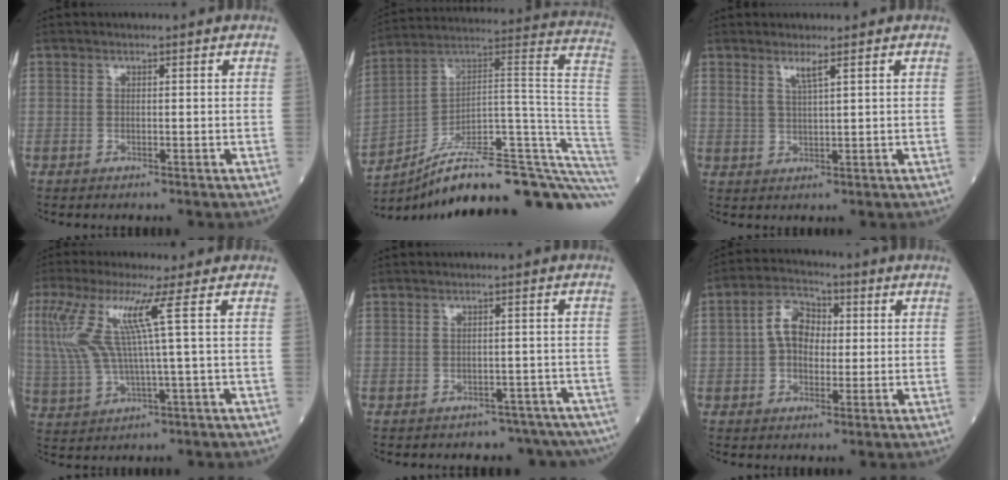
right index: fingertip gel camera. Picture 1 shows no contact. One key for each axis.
{"total": 30.5, "fx": -23.2, "fy": 2.5, "fz": 19.6, "tx": -0.152, "ty": 0.040, "tz": -0.333}
{"total": 2.4, "fx": 1.6, "fy": -0.1, "fz": 1.8, "tx": -0.040, "ty": -0.006, "tz": 0.034}
{"total": 9.6, "fx": 2.8, "fy": -0.4, "fz": 9.2, "tx": -0.221, "ty": 0.011, "tz": 0.061}
{"total": 9.3, "fx": -8.0, "fy": 4.4, "fz": 1.4, "tx": -0.003, "ty": 0.020, "tz": -0.080}
{"total": 6.7, "fx": 0.5, "fy": 4.6, "fz": 4.9, "tx": -0.098, "ty": 0.027, "tz": 0.005}